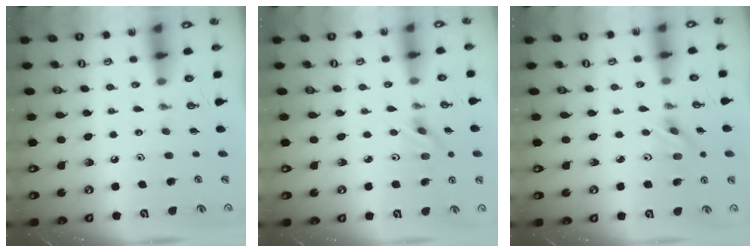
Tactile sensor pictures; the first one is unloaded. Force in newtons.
{"total": 2.2, "press": 2.1, "slide": 0.7}
{"total": 2.9, "press": 2.8, "slide": 0.7}